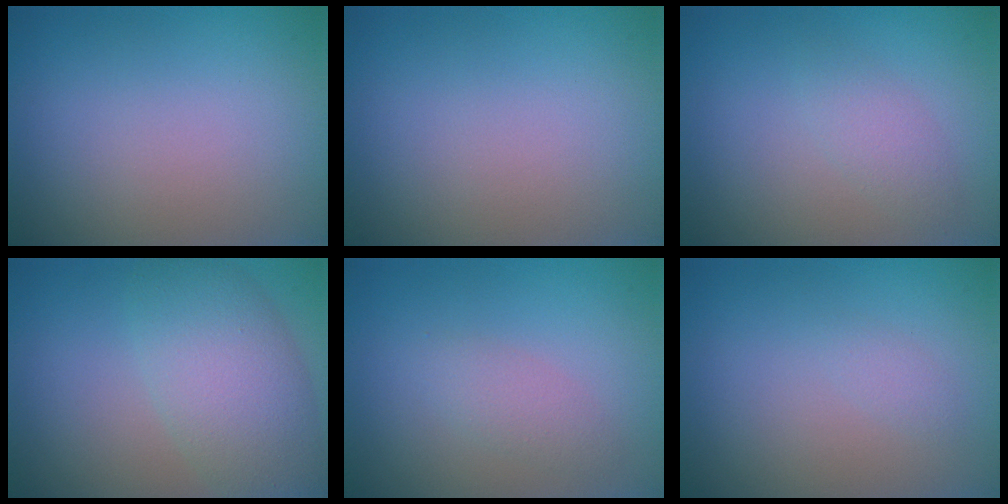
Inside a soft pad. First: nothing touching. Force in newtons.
{"total": 0.0}
{"total": 1.7, "press": 1.7, "slide": 0.0}
{"total": 6.5, "press": 6.5, "slide": 0.2}
{"total": 1.6, "press": 1.6, "slide": 0.1}
{"total": 0.7, "press": 0.7, "slide": 0.0}